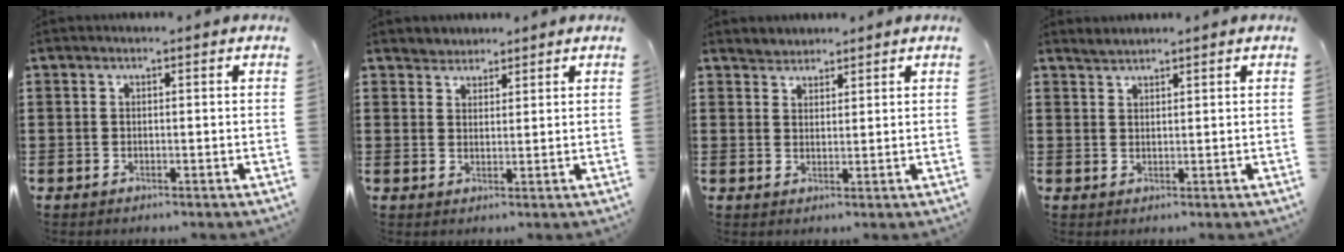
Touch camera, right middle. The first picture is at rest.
{"total": 2.2, "force": [1.9, 1.0, -0.5], "torque": [0.002, 0.008, 0.038]}
{"total": 1.9, "force": [1.7, 0.6, -0.5], "torque": [0.005, 0.006, 0.036]}
{"total": 1.4, "force": [1.4, 0.1, -0.1], "torque": [-0.001, 0.003, 0.027]}